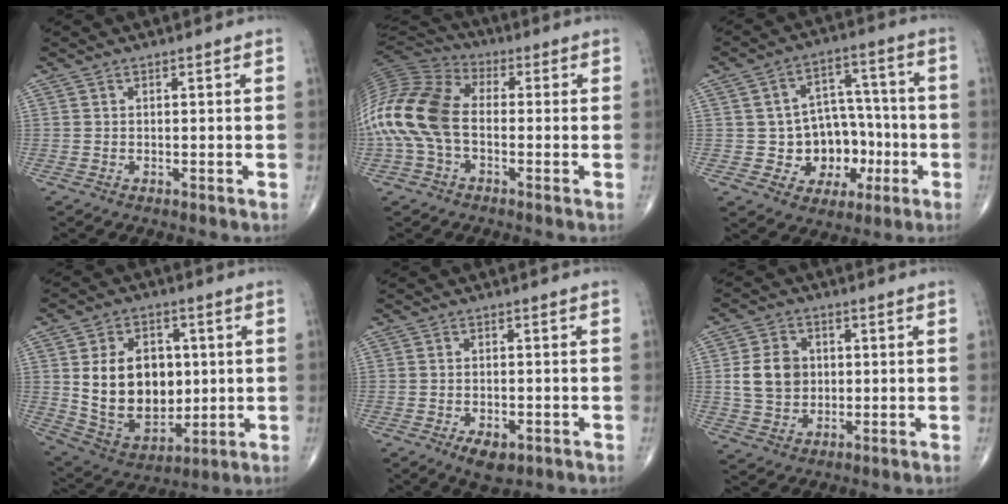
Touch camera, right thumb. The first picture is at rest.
{"total": 17.4, "force": [-2.1, 11.0, 13.4], "torque": [-0.299, 0.029, -0.048]}
{"total": 12.8, "force": [-2.5, 10.5, 6.9], "torque": [-0.034, 0.040, -0.027]}
{"total": 17.9, "force": [1.6, 12.9, 12.4], "torque": [-0.162, -0.007, 0.052]}
{"total": 4.9, "force": [-2.5, 2.3, 3.5], "torque": [-0.057, 0.002, -0.034]}
{"total": 8.5, "force": [0.7, 6.9, 4.9], "torque": [-0.069, 0.002, 0.014]}